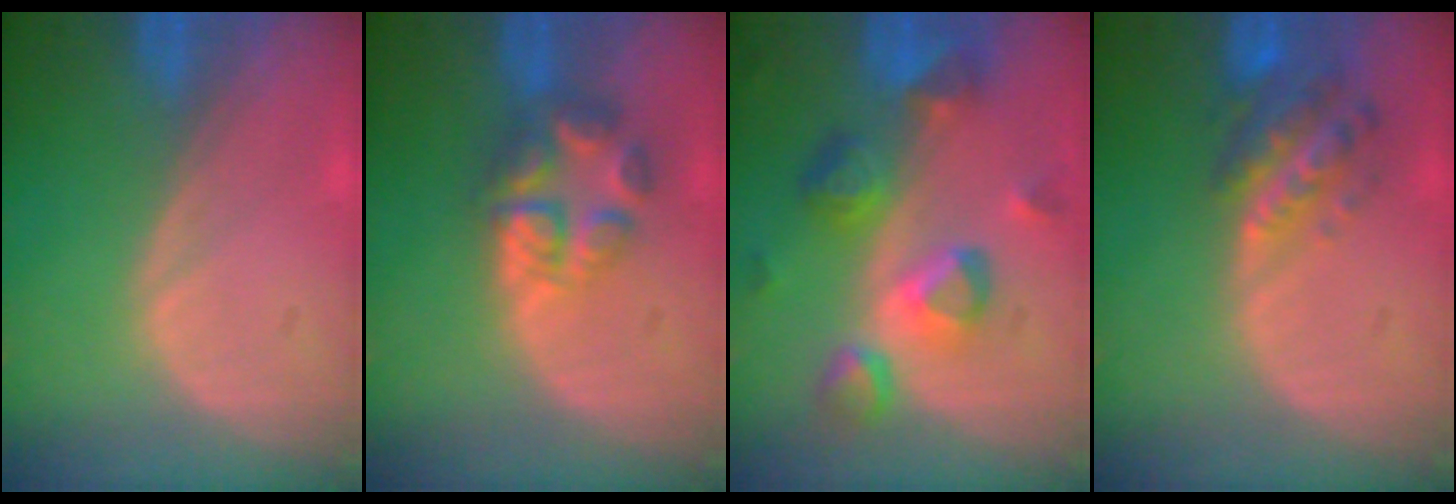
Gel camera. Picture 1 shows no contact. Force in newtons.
{"total": 5.7, "press": 5.5, "slide": 1.2}
{"total": 9.4, "press": 8.2, "slide": 4.6}
{"total": 5.9, "press": 5.7, "slide": 1.2}